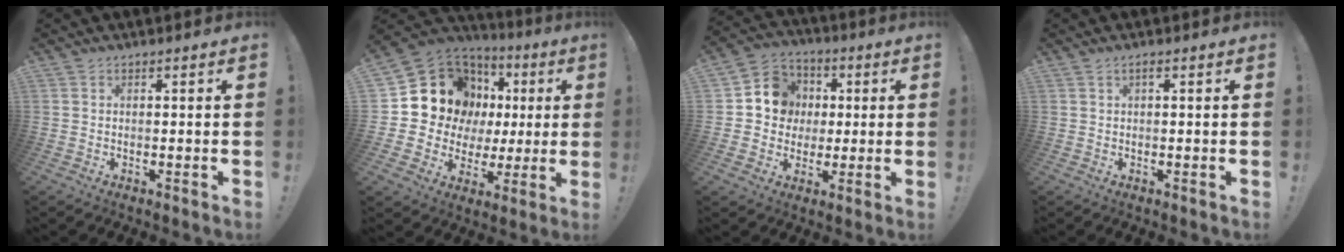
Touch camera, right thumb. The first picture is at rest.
{"total": 14.6, "force": [5.7, 12.0, 6.2], "torque": [-0.090, -0.045, 0.131]}
{"total": 11.2, "force": [1.1, 10.5, 3.6], "torque": [-0.039, 0.004, 0.030]}
{"total": 0.8, "force": [0.2, 0.0, 0.7], "torque": [-0.015, 0.001, 0.003]}